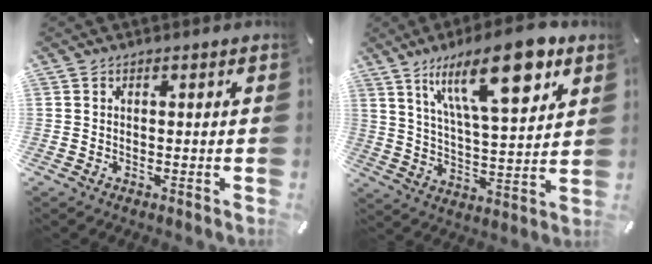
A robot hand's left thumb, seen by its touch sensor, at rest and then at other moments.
{"total": 19.9, "force": [10.7, 7.4, 15.0], "torque": [-0.240, -0.036, 0.169]}